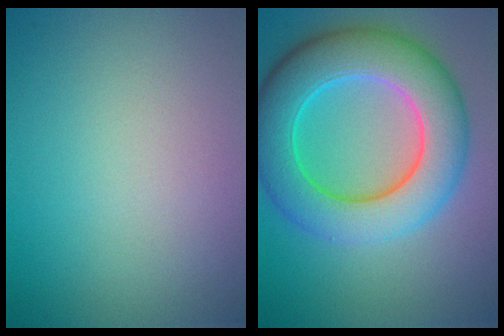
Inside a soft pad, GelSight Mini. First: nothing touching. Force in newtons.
{"total": 9.7, "press": 9.7, "slide": 0.4}